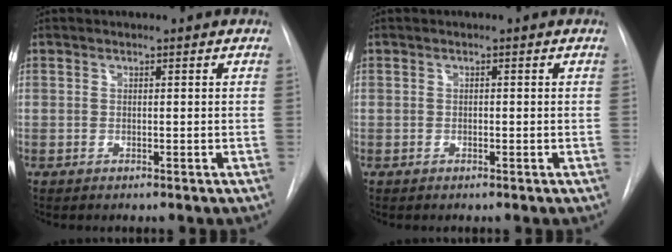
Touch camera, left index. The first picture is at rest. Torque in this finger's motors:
{"motor_torque": [-0.31, 0.37, -0.05, -0.01]}